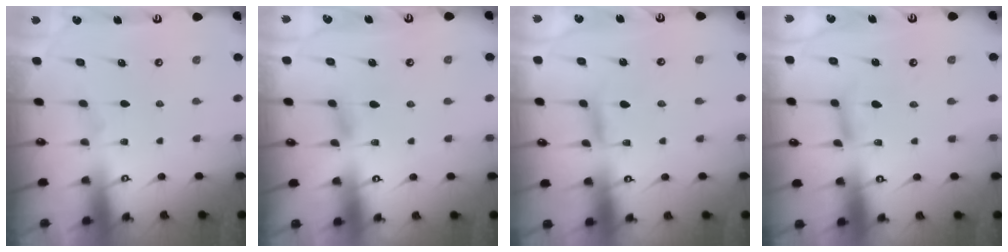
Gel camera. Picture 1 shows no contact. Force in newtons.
{"total": 5.0, "press": 5.0, "slide": 0.5}
{"total": 2.8, "press": 2.8, "slide": 0.2}
{"total": 4.3, "press": 4.3, "slide": 0.4}